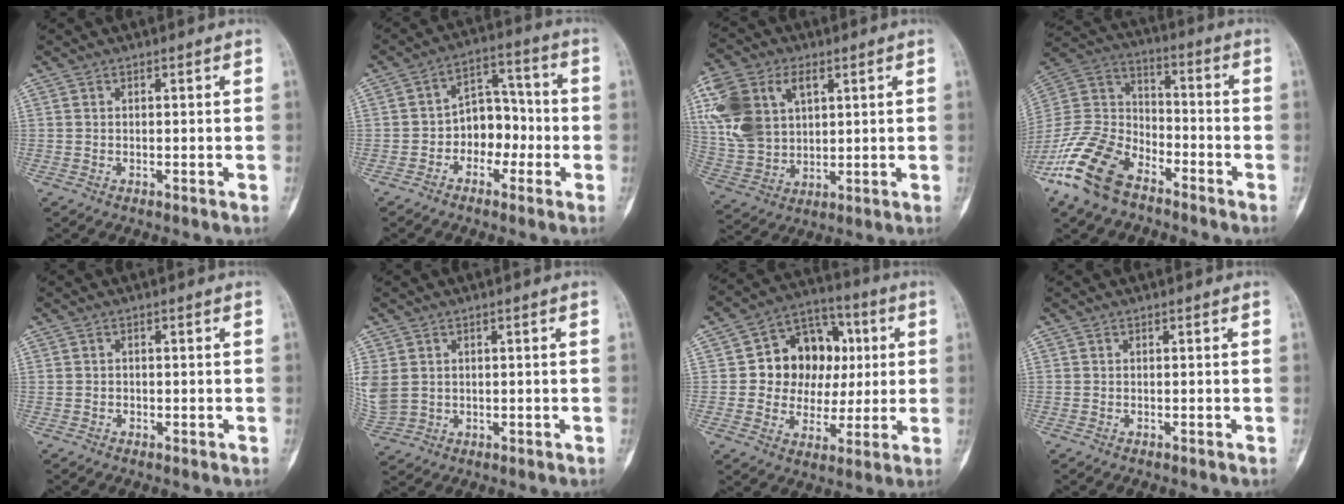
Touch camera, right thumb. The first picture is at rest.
{"total": 8.7, "force": [-2.4, 6.4, 5.3], "torque": [-0.037, 0.046, -0.052]}
{"total": 16.4, "force": [5.2, 11.3, 10.7], "torque": [-0.215, 0.004, 0.105]}
{"total": 17.0, "force": [-11.2, 9.0, 9.0], "torque": [-0.183, 0.058, -0.222]}
{"total": 0.7, "force": [-0.3, 0.6, 0.1], "torque": [0.001, 0.003, -0.007]}
{"total": 8.0, "force": [1.1, 6.6, 4.4], "torque": [-0.120, 0.002, 0.039]}
{"total": 15.4, "force": [2.2, 12.5, 8.6], "torque": [-0.070, 0.016, 0.038]}
{"total": 0.0}